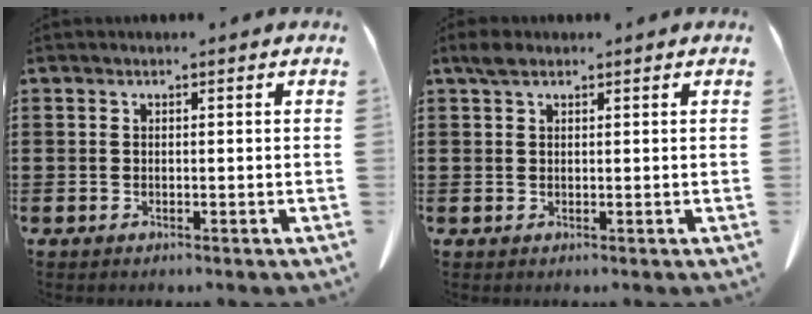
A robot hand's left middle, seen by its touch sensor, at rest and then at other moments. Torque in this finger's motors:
{"motor_torque": [0.82, 0.94, 0.02, 0.05]}